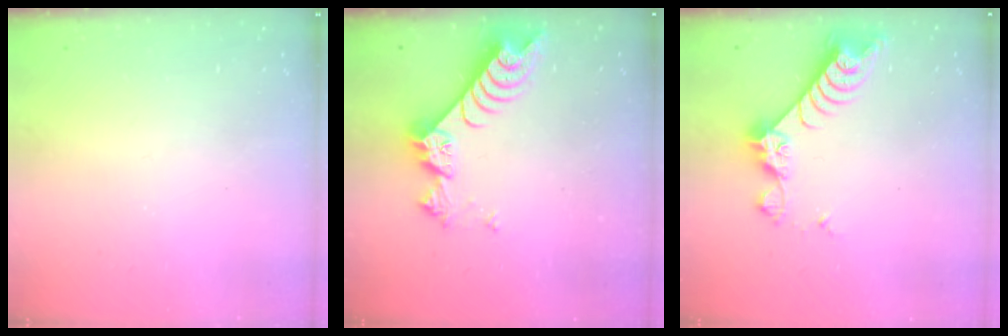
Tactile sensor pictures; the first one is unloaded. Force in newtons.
{"total": 7.9, "press": 7.9, "slide": 0.7}
{"total": 8.1, "press": 8.1, "slide": 0.7}